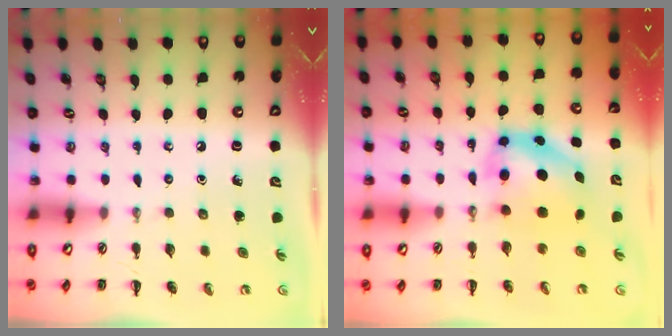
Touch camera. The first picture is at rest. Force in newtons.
{"total": 6.5, "press": 6.4, "slide": 0.9}